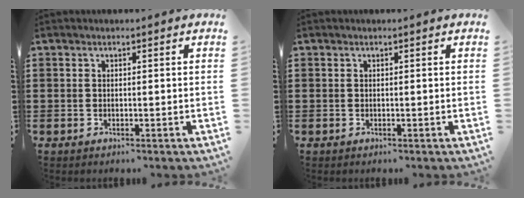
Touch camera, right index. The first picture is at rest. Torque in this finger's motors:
{"motor_torque": [0.00, 0.00, 0.00, 0.00]}